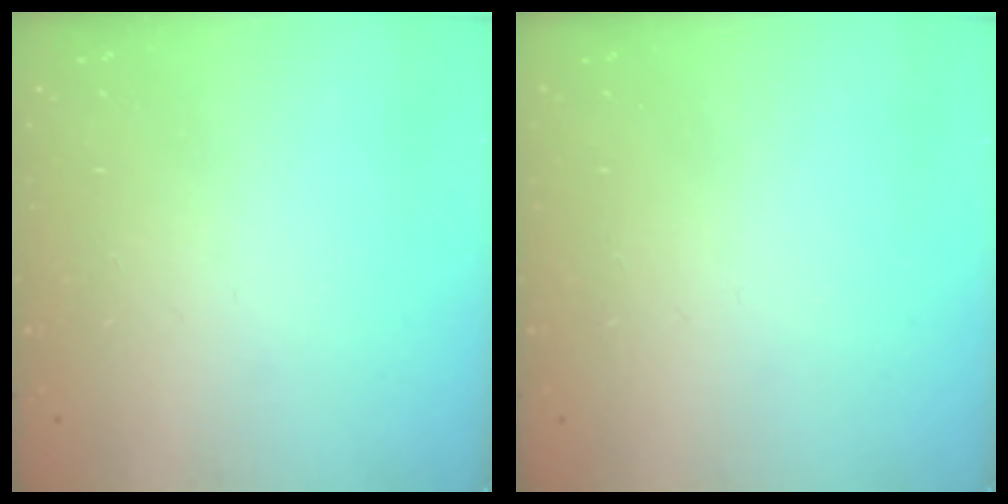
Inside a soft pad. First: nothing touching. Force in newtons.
{"total": 0.0}